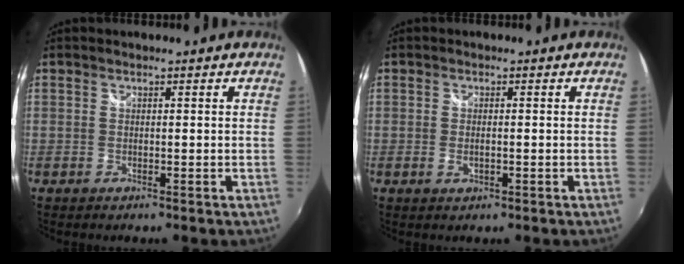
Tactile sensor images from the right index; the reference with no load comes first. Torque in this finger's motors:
{"motor_torque": [-0.26, -0.02, -0.06, -0.01]}